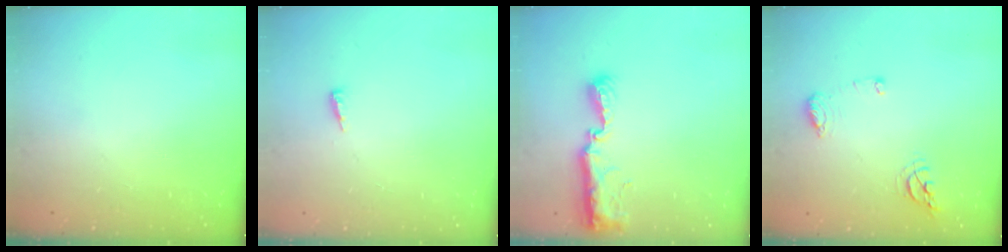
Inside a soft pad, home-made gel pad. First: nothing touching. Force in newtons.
{"total": 5.0, "press": 4.9, "slide": 0.9}
{"total": 8.9, "press": 8.9, "slide": 0.8}
{"total": 8.1, "press": 8.1, "slide": 0.4}